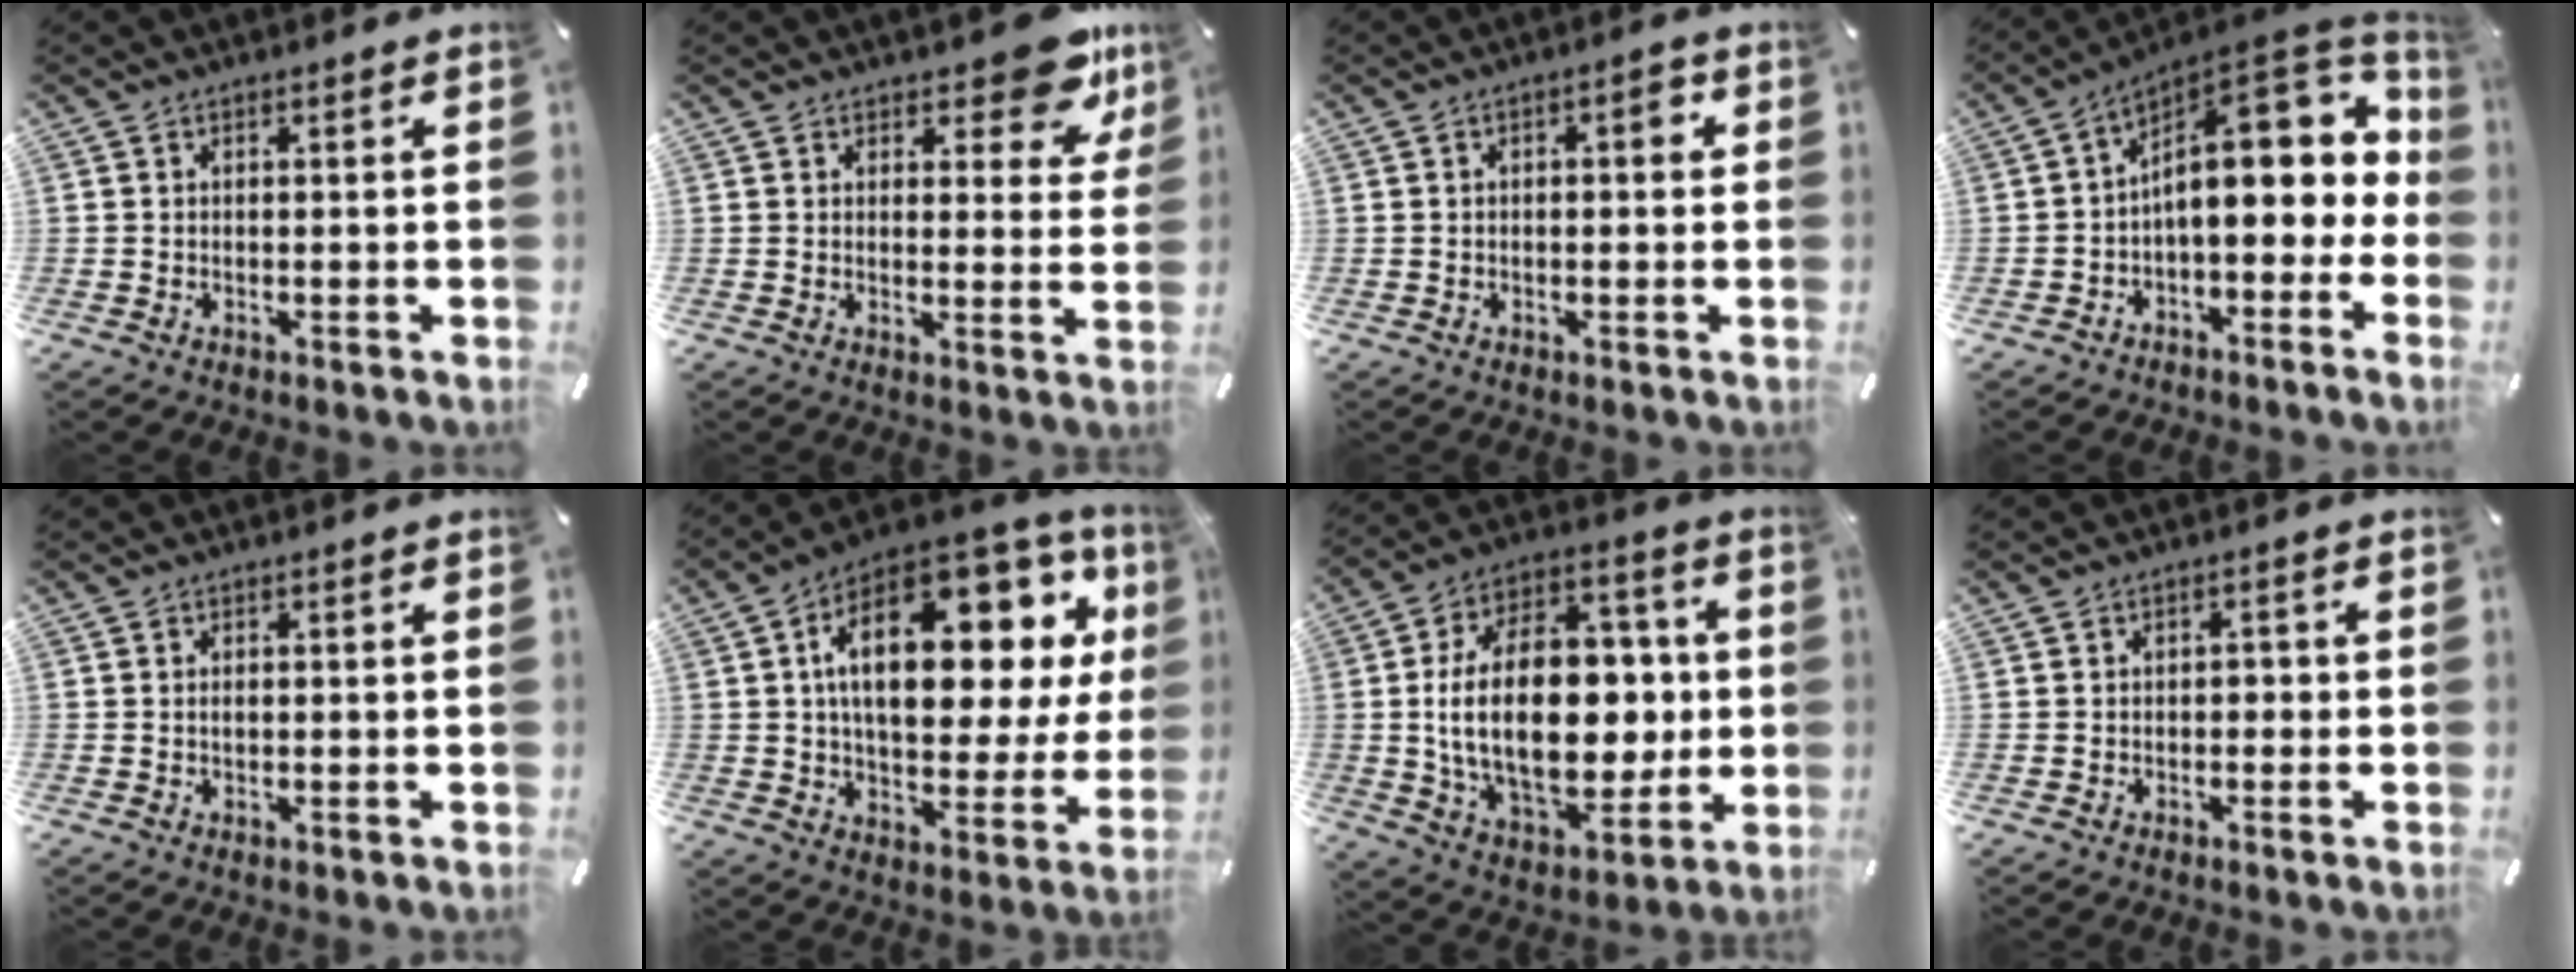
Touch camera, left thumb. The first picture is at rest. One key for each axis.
{"total": 10.3, "fx": 7.4, "fy": 4.5, "fz": 5.5, "tx": -0.049, "ty": -0.054, "tz": 0.127}
{"total": 3.1, "fx": 0.2, "fy": 1.5, "fz": 2.7, "tx": -0.037, "ty": 0.007, "tz": -0.004}
{"total": 16.1, "fx": 2.9, "fy": 8.2, "fz": 13.6, "tx": -0.195, "ty": -0.027, "tz": 0.048}
{"total": 0.6, "fx": 0.0, "fy": 0.3, "fz": 0.5, "tx": -0.012, "ty": -0.001, "tz": 0.000}
{"total": 22.9, "fx": 8.2, "fy": 11.6, "fz": 17.9, "tx": -0.284, "ty": -0.046, "tz": 0.133}
{"total": 26.0, "fx": -0.3, "fy": 16.2, "fz": 20.3, "tx": -0.381, "ty": -0.008, "tz": 0.003}
{"total": 1.3, "fx": -0.9, "fy": 0.8, "fz": 0.5, "tx": -0.012, "ty": 0.006, "tz": -0.022}